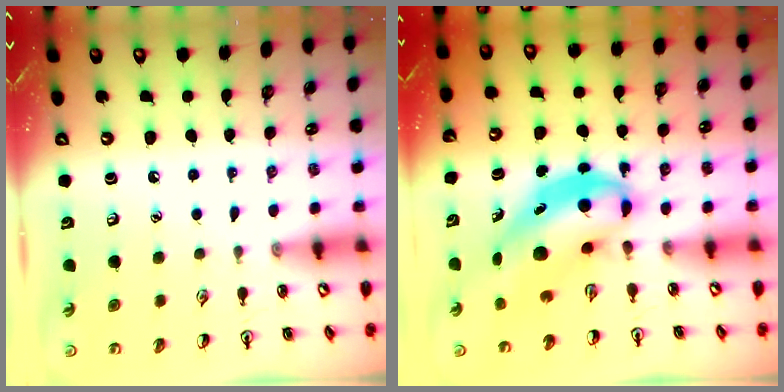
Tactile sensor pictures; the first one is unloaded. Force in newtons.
{"total": 6.2, "press": 6.0, "slide": 1.6}